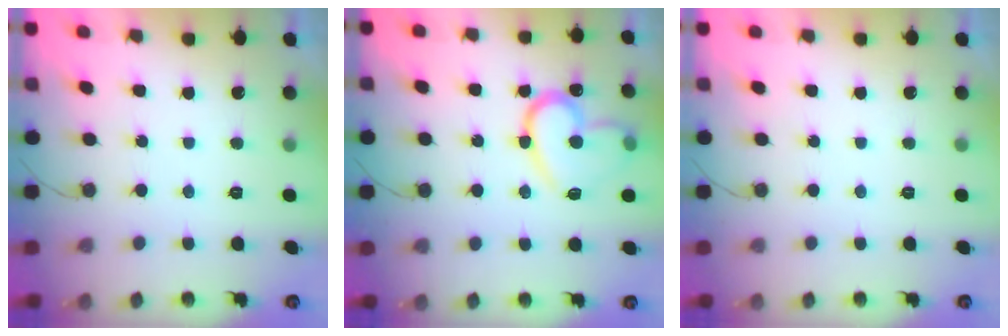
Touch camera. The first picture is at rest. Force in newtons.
{"total": 15.2, "press": 15.2, "slide": 0.8}
{"total": 0.0}